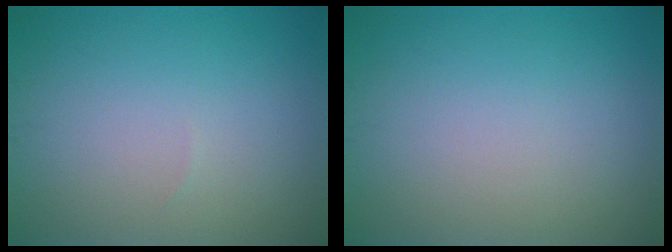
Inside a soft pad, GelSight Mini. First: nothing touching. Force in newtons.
{"total": 0.0}